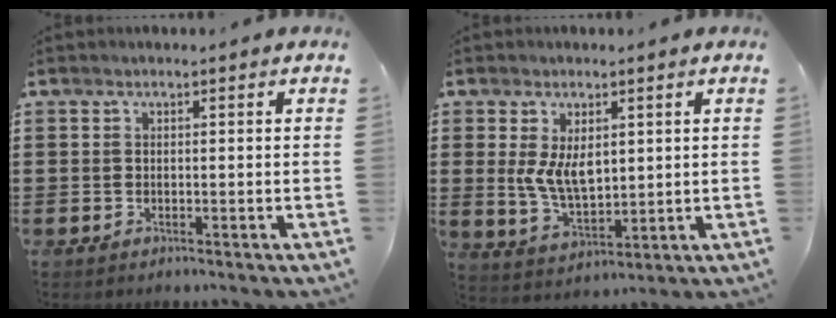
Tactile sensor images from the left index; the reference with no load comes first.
{"total": 6.0, "force": [1.5, 3.4, 4.7], "torque": [-0.105, -0.001, 0.021]}